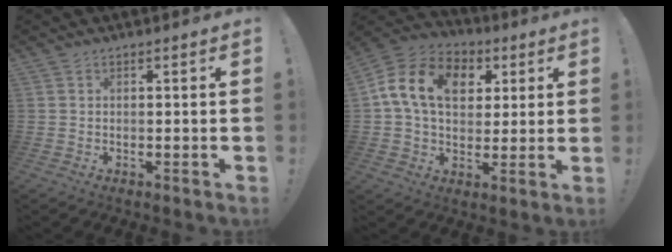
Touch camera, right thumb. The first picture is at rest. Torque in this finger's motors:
{"motor_torque": [1.59, 1.99, 0.77, -0.48, 0.31]}